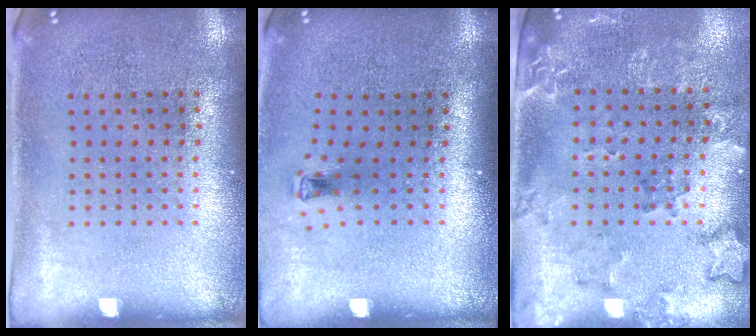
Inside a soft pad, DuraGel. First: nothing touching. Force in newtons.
{"total": 0.7, "press": 0.3, "slide": 0.6}
{"total": 1.8, "press": 1.5, "slide": 0.9}